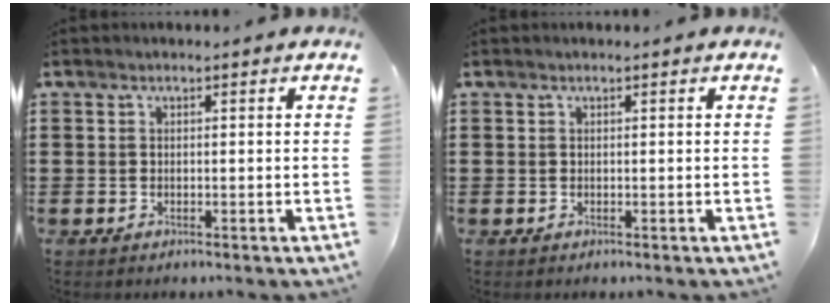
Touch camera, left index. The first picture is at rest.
{"total": 0.0}